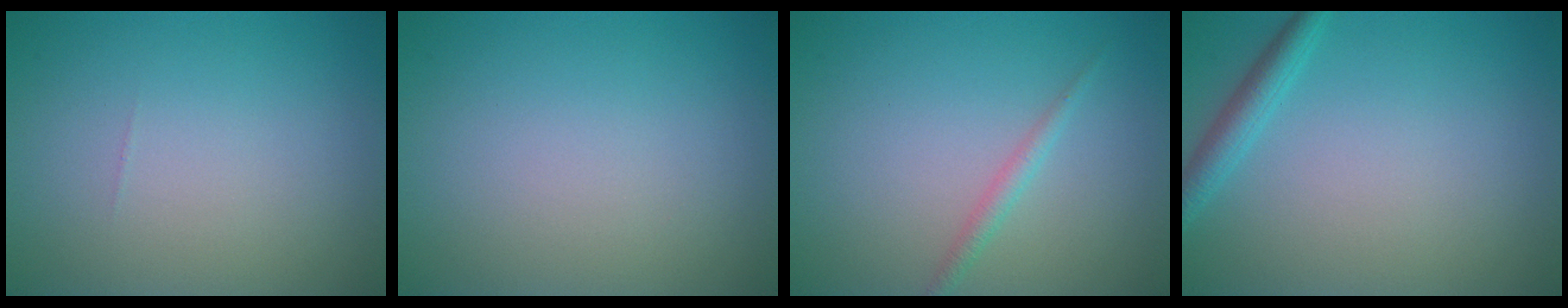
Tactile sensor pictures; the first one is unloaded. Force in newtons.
{"total": 0.0}
{"total": 1.3, "press": 1.3, "slide": 0.1}
{"total": 2.1, "press": 2.1, "slide": 0.1}